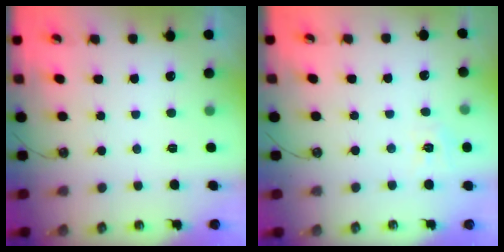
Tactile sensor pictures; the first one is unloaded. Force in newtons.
{"total": 6.1, "press": 6.0, "slide": 0.6}